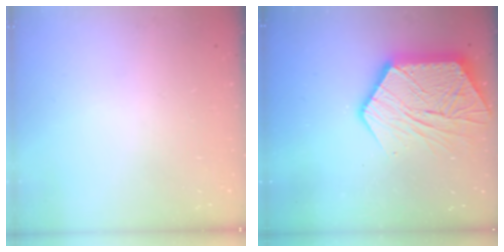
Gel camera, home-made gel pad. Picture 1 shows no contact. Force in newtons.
{"total": 21.3, "press": 21.2, "slide": 1.8}